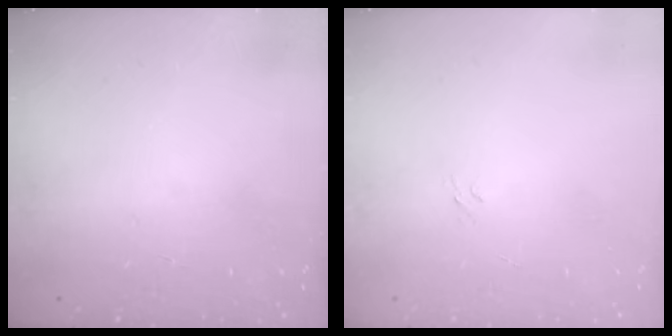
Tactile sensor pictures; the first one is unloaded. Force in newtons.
{"total": 2.9, "press": 2.6, "slide": 1.1}